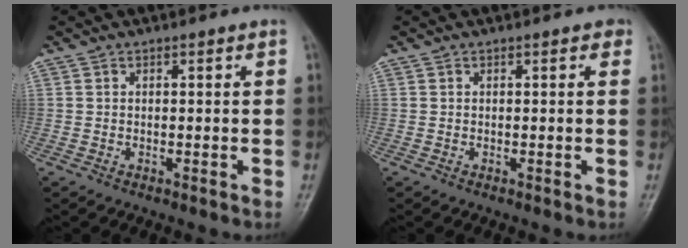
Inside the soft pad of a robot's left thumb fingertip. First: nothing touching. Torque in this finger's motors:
{"motor_torque": [0.22, 0.09, 0.06, -0.18, 0.00]}